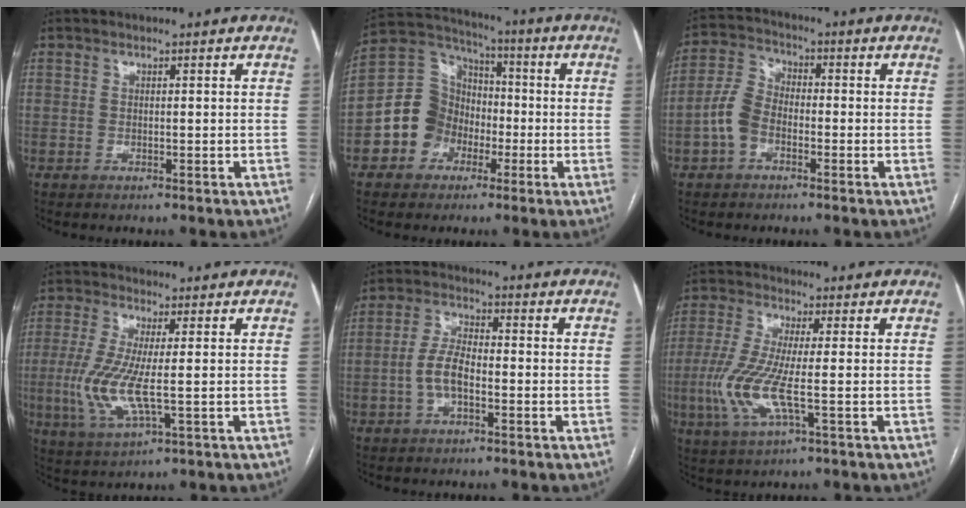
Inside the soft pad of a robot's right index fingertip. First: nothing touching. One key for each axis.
{"total": 10.5, "fx": -3.3, "fy": 9.2, "fz": 3.8, "tx": -0.090, "ty": 0.045, "tz": -0.054}
{"total": 6.1, "fx": -2.3, "fy": 4.0, "fz": 3.9, "tx": -0.100, "ty": 0.020, "tz": -0.052}
{"total": 8.7, "fx": -0.9, "fy": 1.6, "fz": 8.5, "tx": -0.197, "ty": -0.015, "tz": -0.018}
{"total": 5.7, "fx": -1.7, "fy": 2.3, "fz": 4.9, "tx": -0.108, "ty": 0.012, "tz": -0.034}
{"total": 9.1, "fx": -1.9, "fy": 1.4, "fz": 8.8, "tx": -0.201, "ty": -0.013, "tz": -0.042}